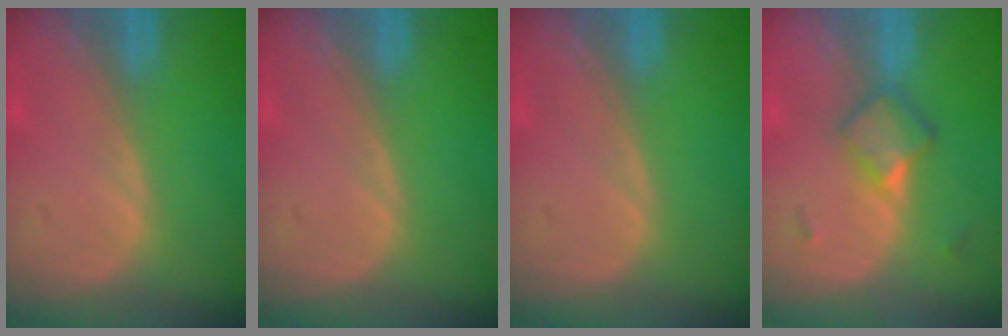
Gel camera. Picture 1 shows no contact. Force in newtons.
{"total": 0.0}
{"total": 0.0}
{"total": 4.8, "press": 4.2, "slide": 2.2}